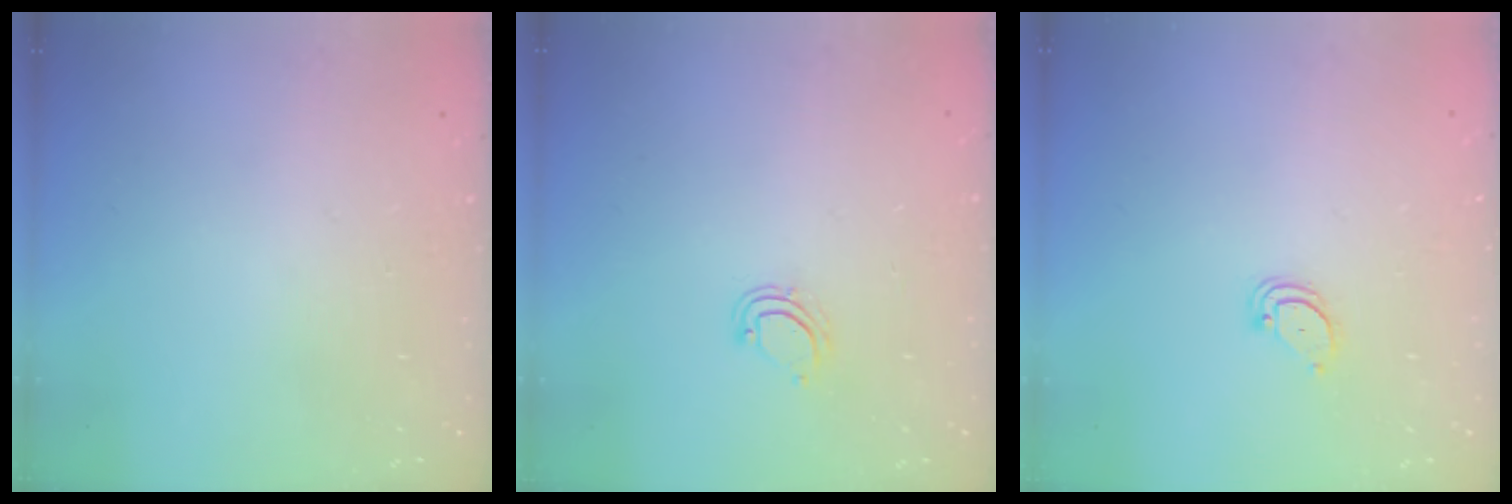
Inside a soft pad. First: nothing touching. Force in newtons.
{"total": 4.8, "press": 4.8, "slide": 0.4}
{"total": 3.0, "press": 3.0, "slide": 0.2}